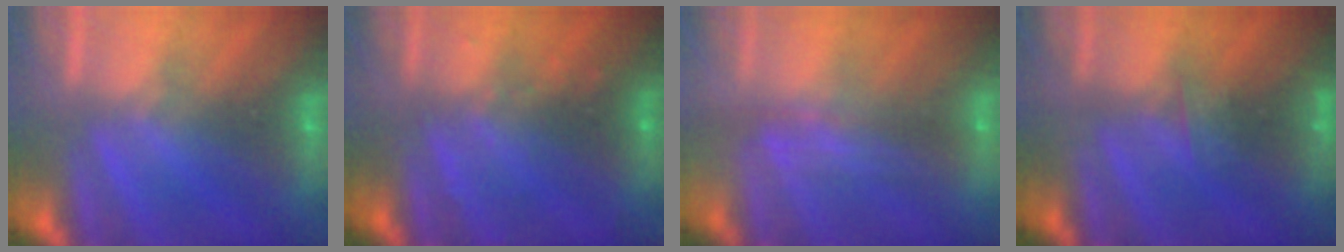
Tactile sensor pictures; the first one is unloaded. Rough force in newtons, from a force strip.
{"total": 2.4}
{"total": 2.4}
{"total": 2.5}